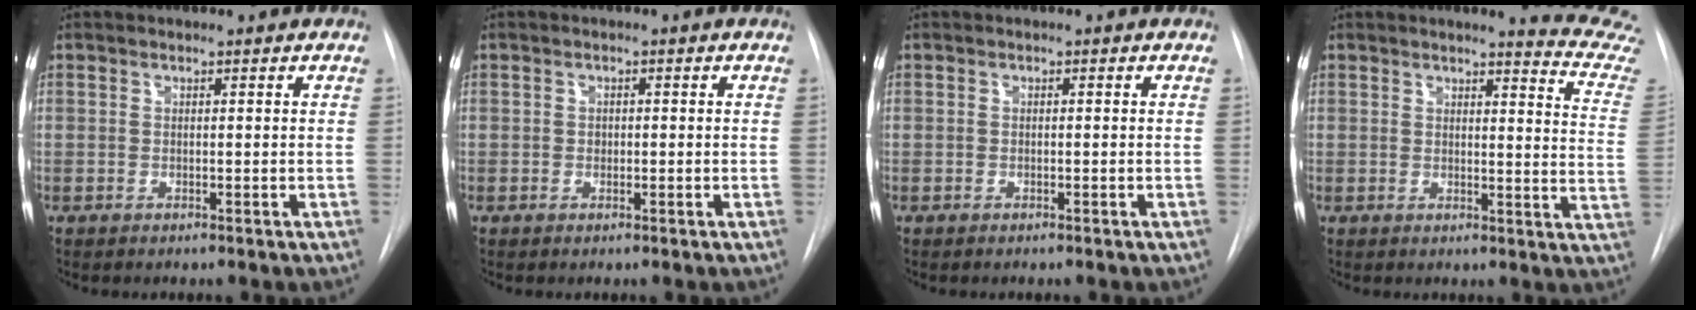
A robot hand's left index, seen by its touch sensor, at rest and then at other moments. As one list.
[{"total": 0.8, "force": [-0.6, 0.5, 0.2], "torque": [0.001, -0.005, -0.011]}, {"total": 0.0}, {"total": 11.6, "force": [11.4, -1.1, 1.8], "torque": [-0.009, -0.135, 0.095]}]